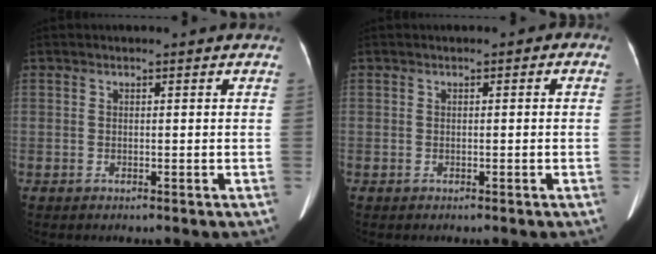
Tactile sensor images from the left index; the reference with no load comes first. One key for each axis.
{"total": 0.6, "fx": -0.1, "fy": 0.5, "fz": 0.3, "tx": 0.001, "ty": 0.004, "tz": -0.005}